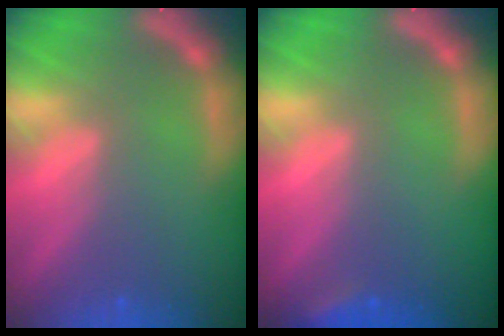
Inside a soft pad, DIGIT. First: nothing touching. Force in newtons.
{"total": 1.9}